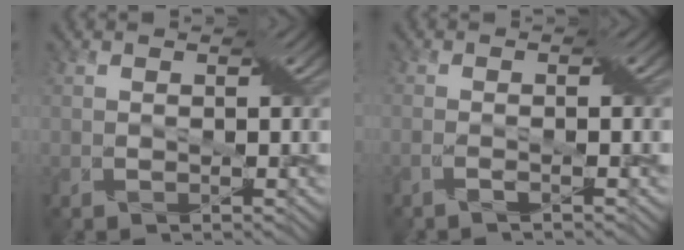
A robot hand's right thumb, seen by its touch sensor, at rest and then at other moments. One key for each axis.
{"total": 2.0, "fx": -0.7, "fy": 0.1, "fz": 1.9, "tx": -0.031, "ty": 0.007, "tz": -0.025}